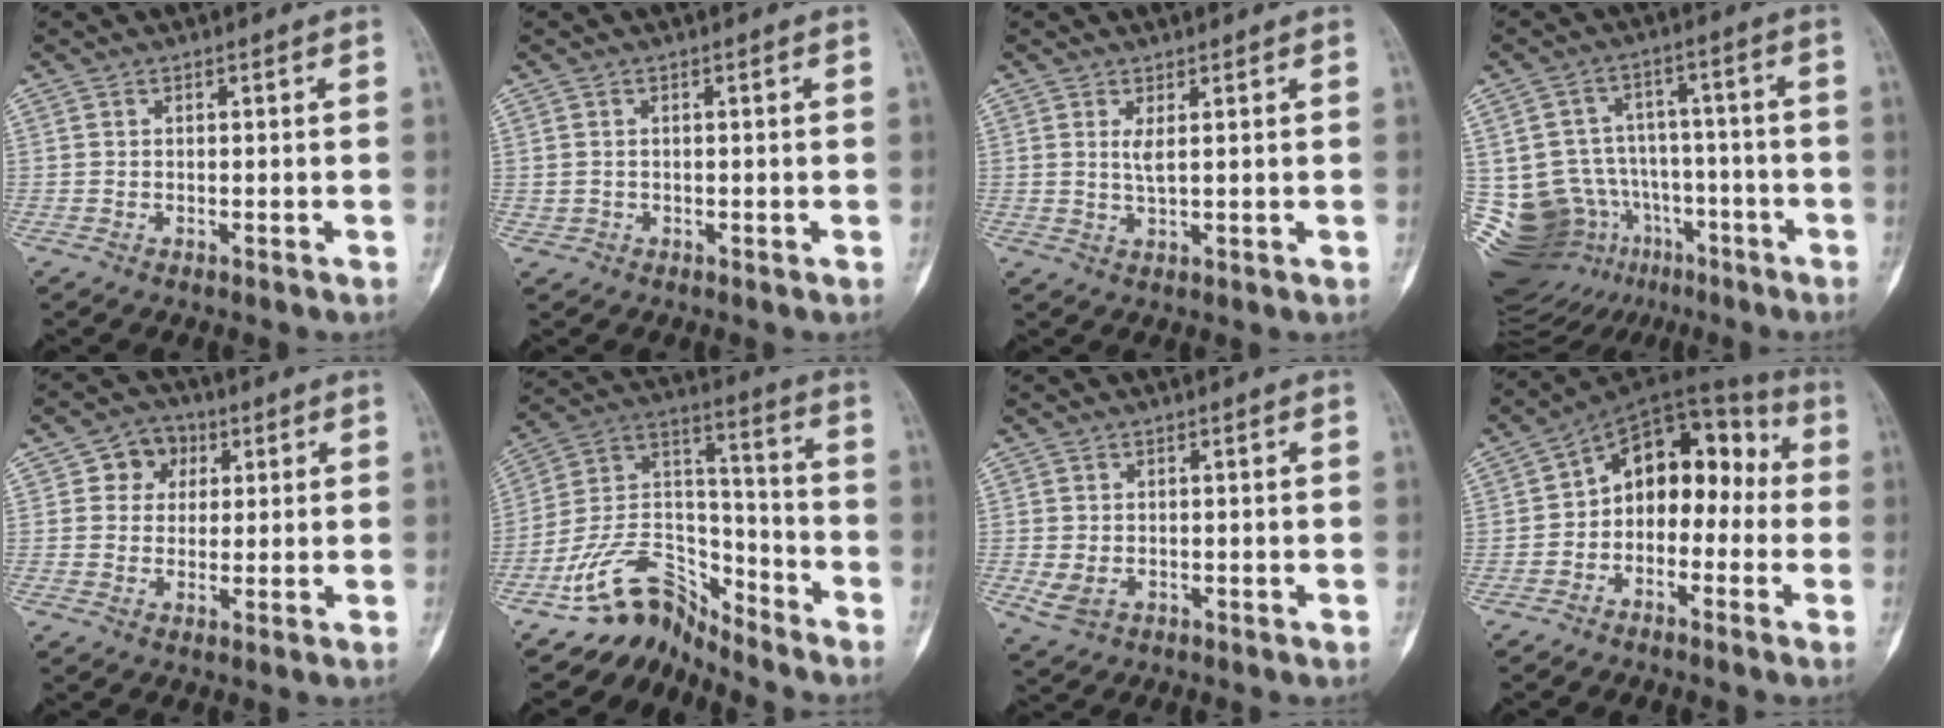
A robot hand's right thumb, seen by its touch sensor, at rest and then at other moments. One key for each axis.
{"total": 1.0, "fx": 0.0, "fy": 1.0, "fz": -0.1, "tx": 0.007, "ty": 0.004, "tz": 0.002}
{"total": 1.9, "fx": 0.8, "fy": 0.3, "fz": 1.7, "tx": -0.038, "ty": -0.010, "tz": 0.020}
{"total": 21.1, "fx": -10.0, "fy": 15.6, "fz": 10.2, "tx": -0.187, "ty": 0.077, "tz": -0.145}
{"total": 6.0, "fx": 1.9, "fy": 5.3, "fz": 2.1, "tx": 0.003, "ty": 0.003, "tz": 0.025}
{"total": 12.6, "fx": -11.0, "fy": 5.8, "fz": 2.4, "tx": -0.029, "ty": 0.123, "tz": -0.212}
{"total": 3.1, "fx": -0.5, "fy": 2.5, "fz": 1.9, "tx": -0.040, "ty": -0.003, "tz": 0.001}
{"total": 13.3, "fx": -0.9, "fy": 9.2, "fz": 9.5, "tx": -0.094, "ty": 0.055, "tz": -0.032}